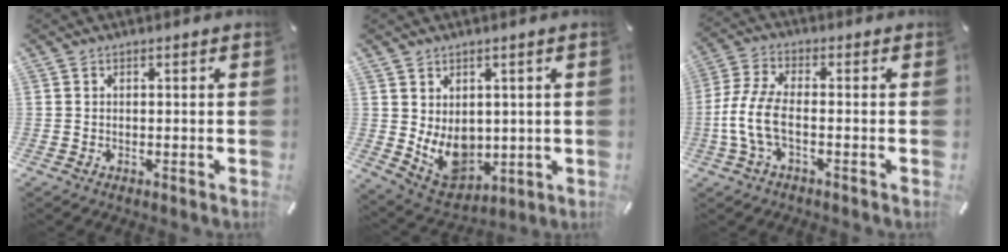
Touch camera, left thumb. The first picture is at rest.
{"total": 9.2, "force": [0.8, 7.6, 5.0], "torque": [-0.097, -0.023, 0.026]}
{"total": 8.3, "force": [-2.2, 3.4, 7.2], "torque": [-0.165, -0.010, -0.042]}